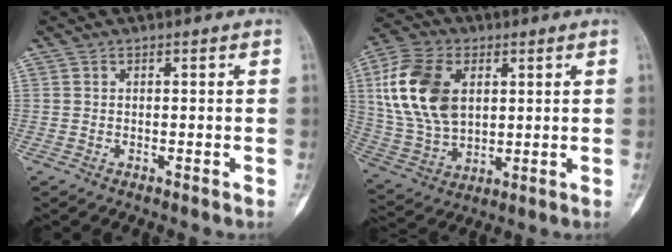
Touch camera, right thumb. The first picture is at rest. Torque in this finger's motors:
{"motor_torque": [-0.68, 2.00, 1.34, 1.02, 0.52]}